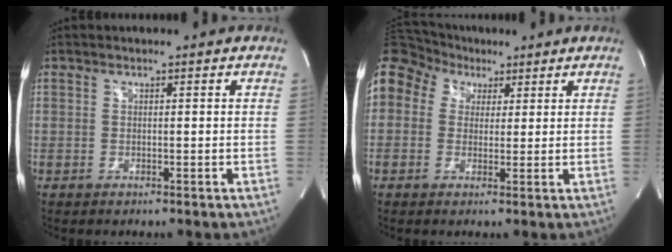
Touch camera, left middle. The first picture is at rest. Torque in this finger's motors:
{"motor_torque": [2.14, 0.00, 1.05, 0.21]}